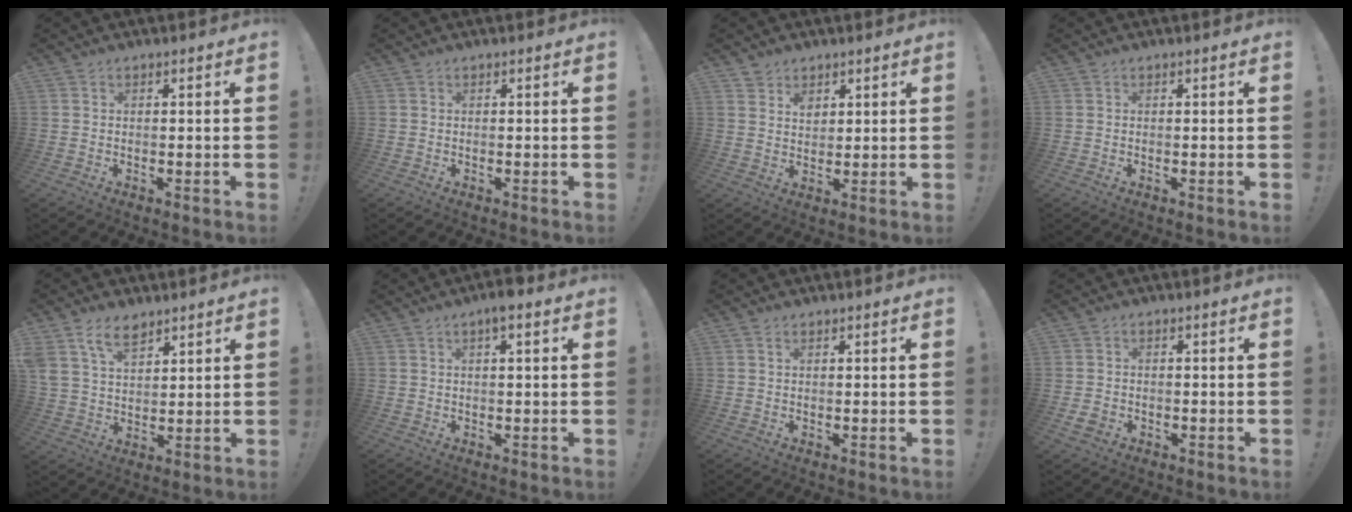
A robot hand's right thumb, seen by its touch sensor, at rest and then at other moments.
{"total": 0.0}
{"total": 4.5, "force": [2.9, 3.3, 1.0], "torque": [-0.009, -0.016, 0.052]}
{"total": 0.0}
{"total": 9.1, "force": [6.3, 4.9, 4.4], "torque": [-0.081, -0.024, 0.121]}
{"total": 3.0, "force": [1.2, 0.5, 2.7], "torque": [-0.028, -0.006, 0.013]}
{"total": 0.8, "force": [0.6, 0.2, 0.5], "torque": [-0.010, 0.000, 0.011]}
{"total": 3.0, "force": [-0.7, 2.4, 1.5], "torque": [-0.023, -0.001, -0.012]}